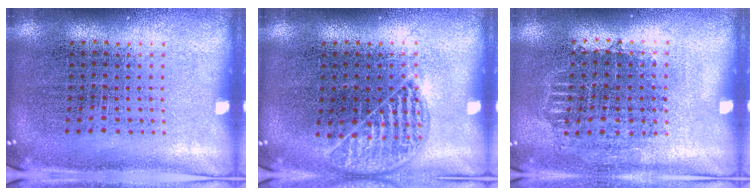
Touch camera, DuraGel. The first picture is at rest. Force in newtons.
{"total": 1.0, "press": 1.0, "slide": 0.3}
{"total": 0.7, "press": 0.7, "slide": 0.2}